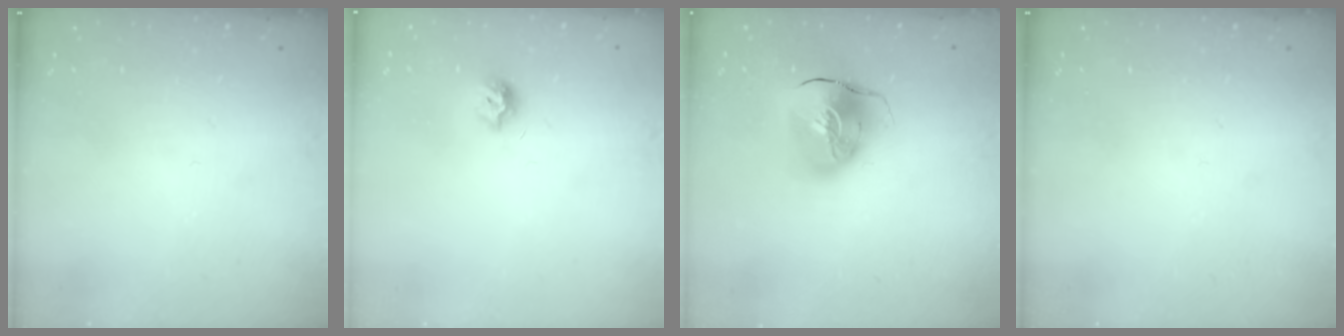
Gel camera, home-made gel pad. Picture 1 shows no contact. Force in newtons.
{"total": 6.9, "press": 6.9, "slide": 0.3}
{"total": 13.9, "press": 13.8, "slide": 2.1}
{"total": 0.0}